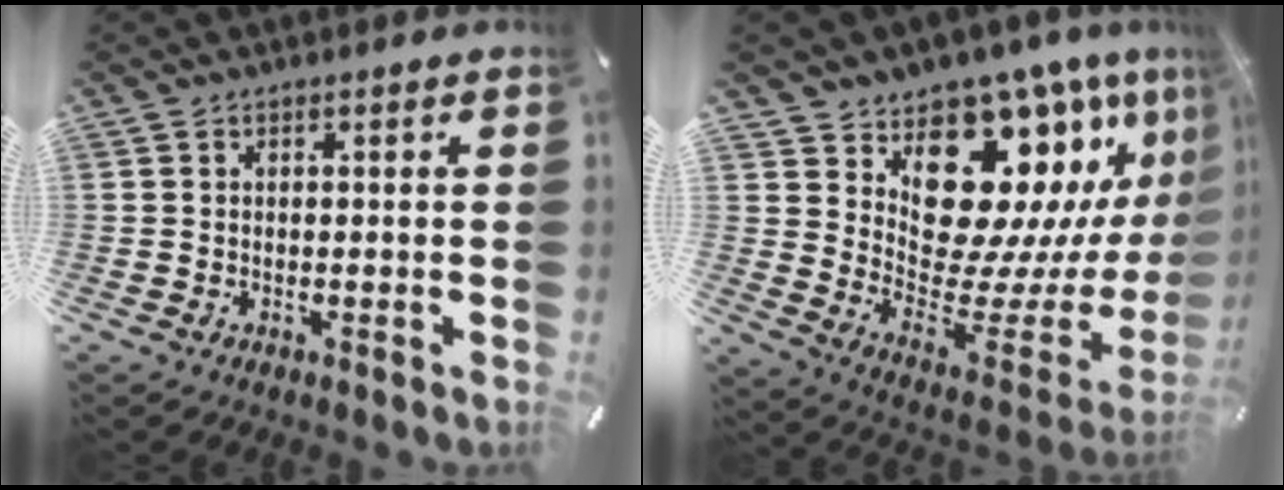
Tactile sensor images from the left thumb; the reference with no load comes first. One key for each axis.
{"total": 19.7, "fx": 10.7, "fy": 11.3, "fz": 12.0, "tx": -0.147, "ty": -0.111, "tz": 0.198}